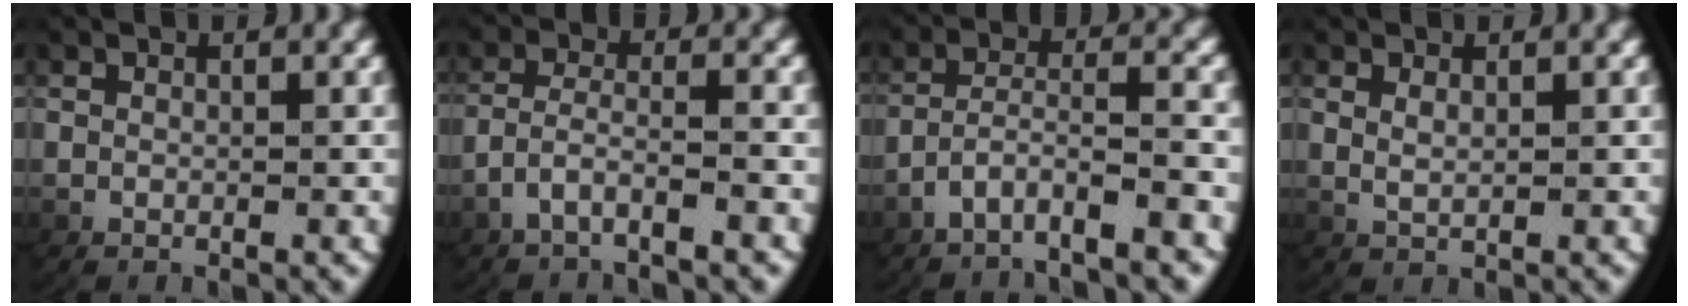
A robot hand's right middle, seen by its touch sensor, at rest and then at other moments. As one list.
[{"total": 3.1, "force": [-2.4, 0.5, 1.9], "torque": [-0.047, -0.014, -0.037]}, {"total": 4.4, "force": [-3.4, 0.9, 2.6], "torque": [-0.059, -0.012, -0.051]}, {"total": 0.9, "force": [0.7, -0.2, 0.6], "torque": [-0.018, -0.006, 0.024]}]